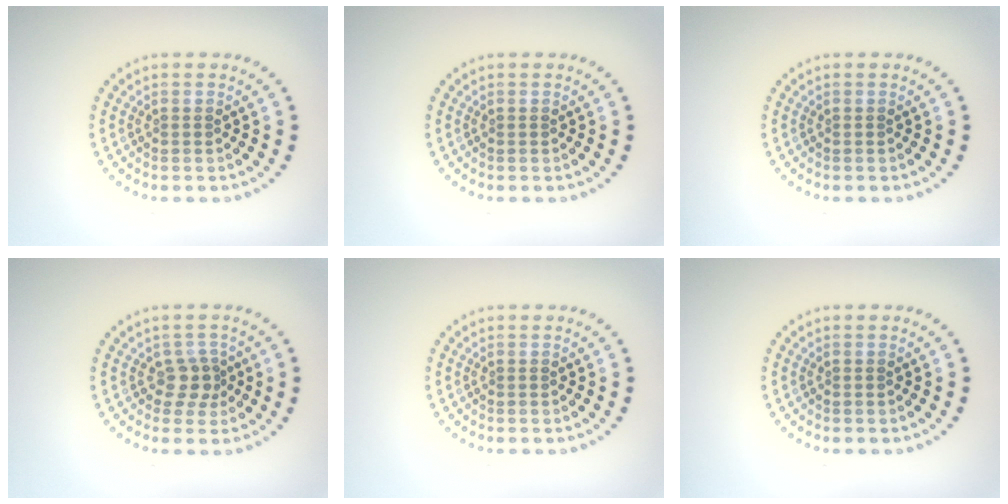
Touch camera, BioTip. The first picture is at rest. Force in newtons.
{"total": 0.0}
{"total": 0.0}
{"total": 2.0, "press": 1.6, "slide": 1.2}
{"total": 0.0}
{"total": 0.0}